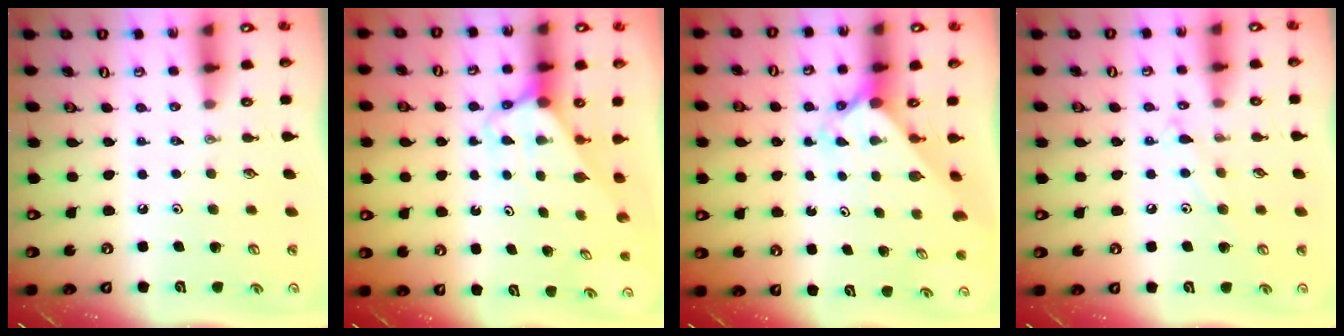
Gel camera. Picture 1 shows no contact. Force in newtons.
{"total": 2.7, "press": 2.7, "slide": 0.1}
{"total": 2.4, "press": 2.4, "slide": 0.2}
{"total": 7.0, "press": 6.9, "slide": 0.7}